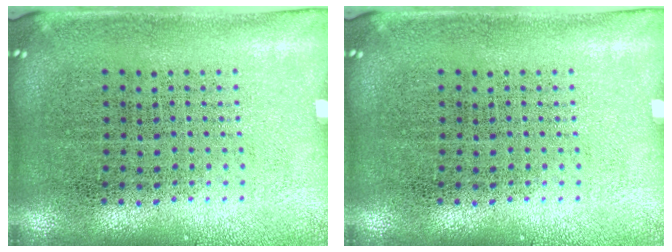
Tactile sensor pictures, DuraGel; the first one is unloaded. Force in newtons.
{"total": 0.0}